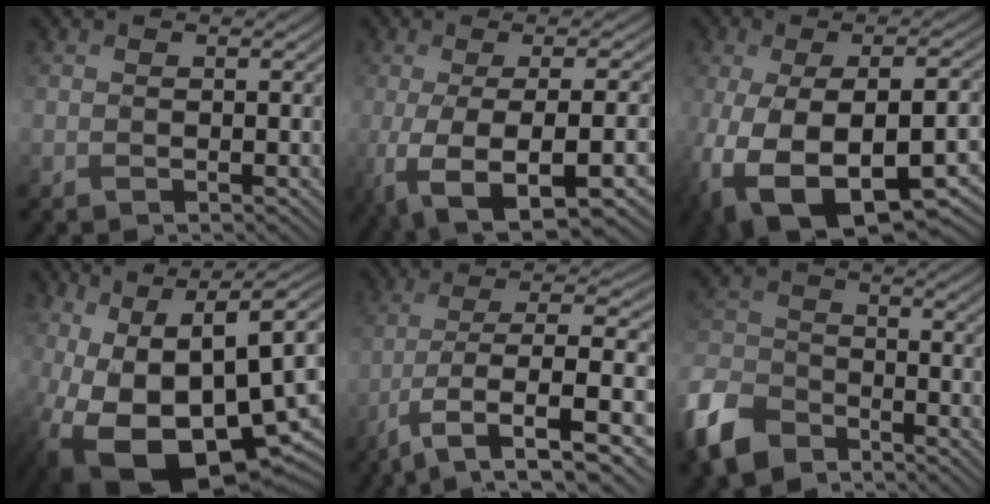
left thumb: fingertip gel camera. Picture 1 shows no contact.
{"total": 12.2, "force": [-4.3, 4.3, 10.5], "torque": [-0.196, -0.025, -0.055]}
{"total": 17.1, "force": [-7.0, 9.1, 12.6], "torque": [-0.258, -0.049, -0.071]}
{"total": 18.8, "force": [-2.7, 11.5, 14.7], "torque": [-0.279, -0.065, 0.003]}
{"total": 10.6, "force": [-2.1, 4.4, 9.4], "torque": [-0.183, -0.010, -0.035]}
{"total": 10.4, "force": [-7.6, 5.5, 4.4], "torque": [-0.121, -0.014, -0.171]}